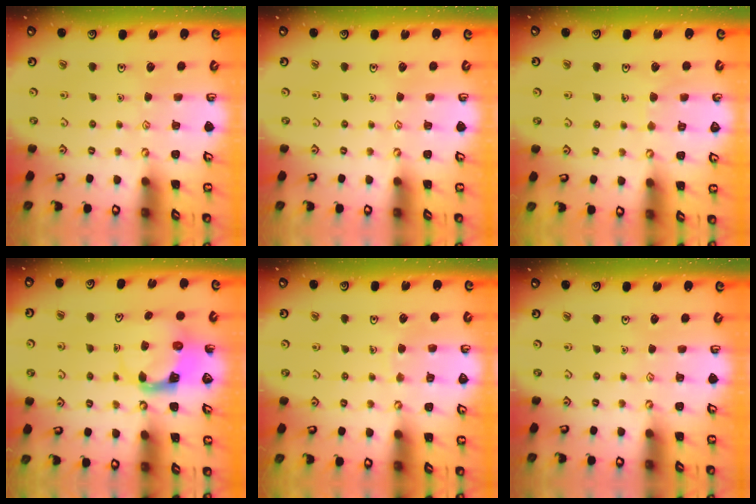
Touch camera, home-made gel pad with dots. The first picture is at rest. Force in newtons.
{"total": 0.0}
{"total": 4.6, "press": 4.6, "slide": 0.3}
{"total": 3.9, "press": 3.9, "slide": 0.6}
{"total": 5.1, "press": 5.1, "slide": 0.4}
{"total": 0.0}